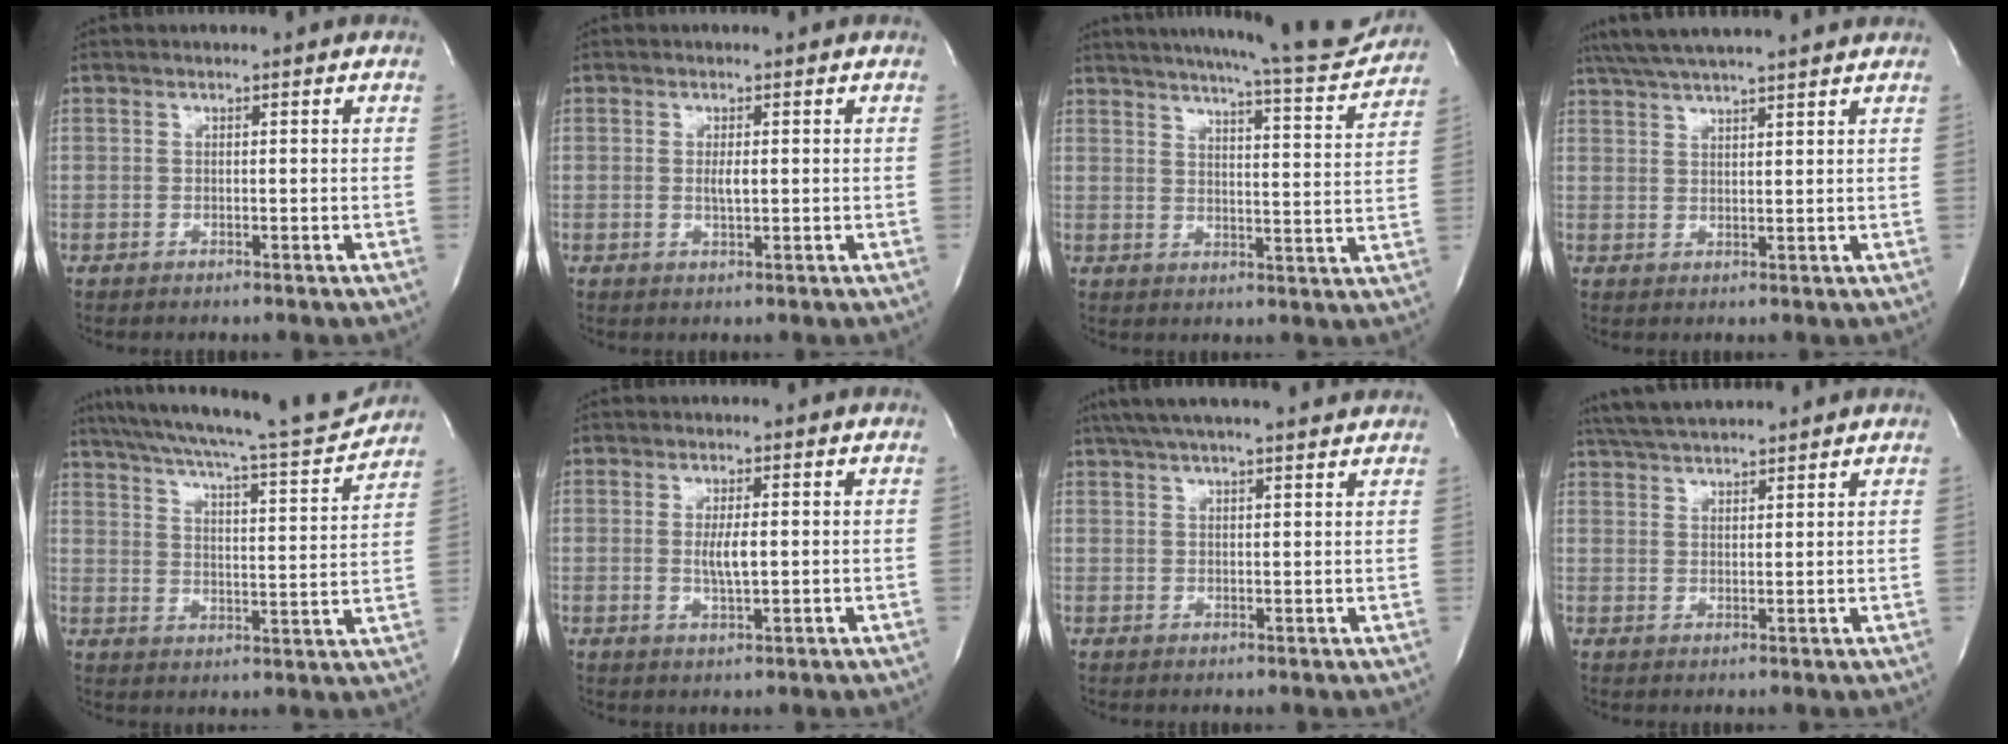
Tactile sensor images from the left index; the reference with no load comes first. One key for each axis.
{"total": 1.7, "fx": 0.1, "fy": 0.3, "fz": 1.6, "tx": -0.034, "ty": -0.002, "tz": 0.003}
{"total": 18.0, "fx": 16.6, "fy": 0.8, "fz": 6.9, "tx": -0.101, "ty": -0.040, "tz": 0.210}
{"total": 13.2, "fx": 11.6, "fy": 0.5, "fz": 6.3, "tx": -0.117, "ty": 0.037, "tz": 0.173}
{"total": 20.8, "fx": 18.8, "fy": 1.3, "fz": 8.9, "tx": -0.151, "ty": -0.022, "tz": 0.261}
{"total": 3.3, "fx": 0.2, "fy": 0.6, "fz": 3.3, "tx": -0.064, "ty": -0.005, "tz": 0.004}
{"total": 14.6, "fx": 12.9, "fy": 1.1, "fz": 6.7, "tx": -0.117, "ty": 0.040, "tz": 0.180}
{"total": 9.1, "fx": 8.3, "fy": 0.9, "fz": 3.5, "tx": -0.069, "ty": 0.033, "tz": 0.138}